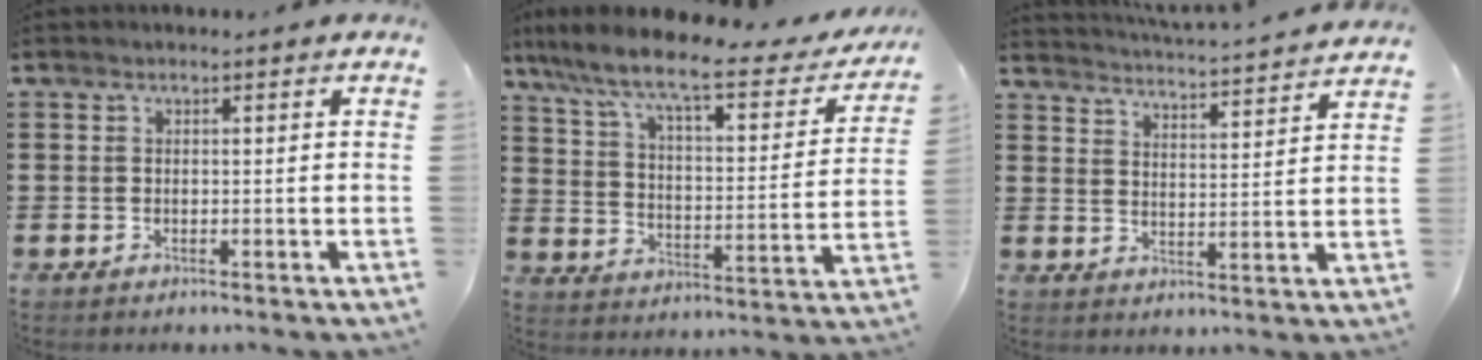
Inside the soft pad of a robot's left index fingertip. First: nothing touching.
{"total": 9.2, "force": [7.2, 1.1, 5.6], "torque": [-0.135, -0.046, 0.117]}
{"total": 4.1, "force": [4.0, -0.8, 0.3], "torque": [-0.028, -0.035, 0.064]}